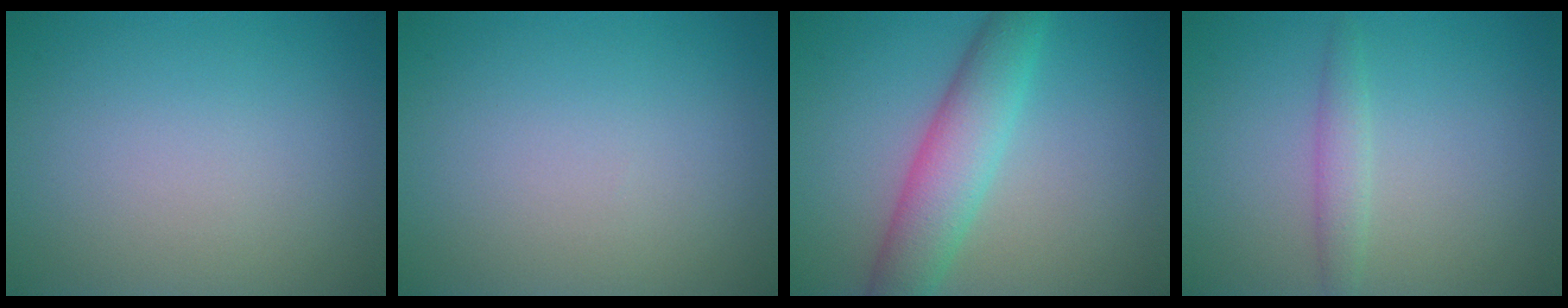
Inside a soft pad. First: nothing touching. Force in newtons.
{"total": 0.0}
{"total": 5.3, "press": 5.3, "slide": 0.2}
{"total": 1.7, "press": 1.7, "slide": 0.1}